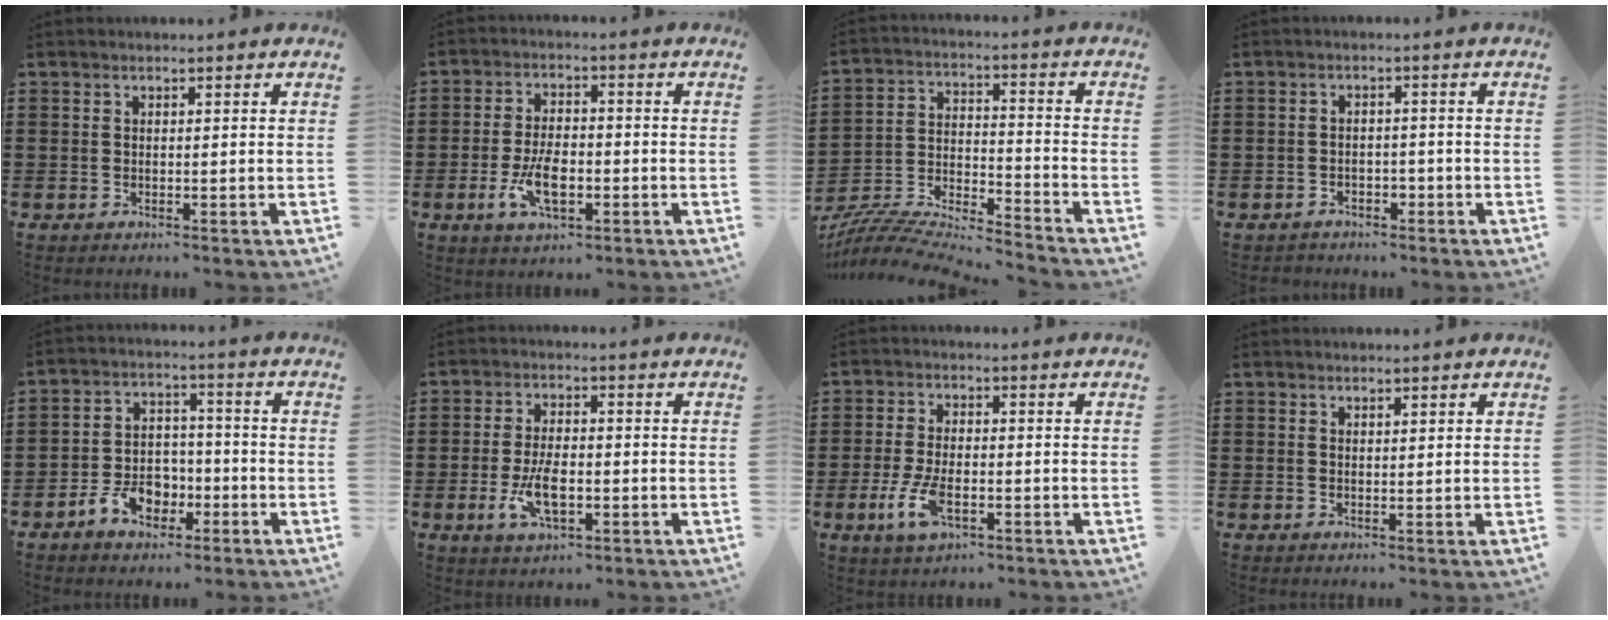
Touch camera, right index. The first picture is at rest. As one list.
[{"total": 6.7, "force": [-2.0, 3.2, 5.6], "torque": [-0.118, 0.000, -0.039]}, {"total": 7.0, "force": [-6.8, 0.8, 1.8], "torque": [-0.047, -0.009, -0.140]}, {"total": 2.0, "force": [-1.5, 1.3, 0.3], "torque": [-0.009, 0.001, -0.031]}, {"total": 6.7, "force": [-3.3, 4.8, 3.4], "torque": [-0.077, 0.016, -0.064]}, {"total": 6.3, "force": [-1.7, 2.9, 5.4], "torque": [-0.117, -0.003, -0.034]}, {"total": 6.2, "force": [-2.2, 2.8, 5.1], "torque": [-0.117, -0.007, -0.044]}, {"total": 0.8, "force": [0.7, 0.2, 0.2], "torque": [-0.004, 0.002, 0.013]}]